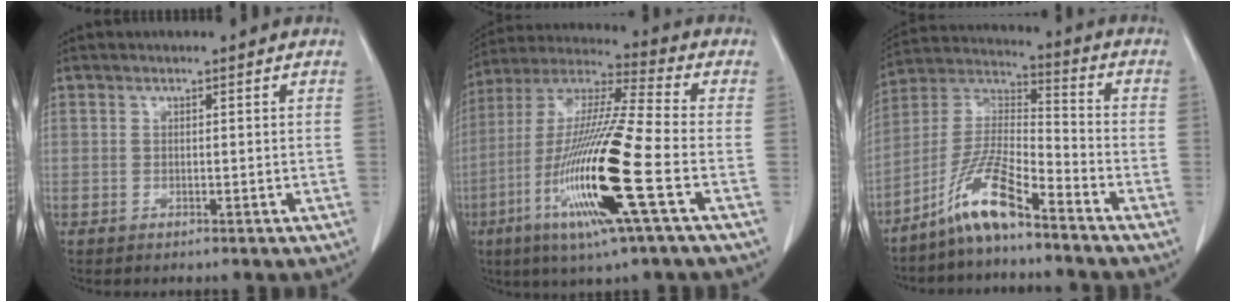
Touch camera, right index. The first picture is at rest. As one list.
[{"total": 19.9, "force": [-6.5, 0.2, 18.8], "torque": [-0.399, -0.031, -0.131]}, {"total": 10.8, "force": [-7.7, 1.2, 7.5], "torque": [-0.159, 0.002, -0.156]}]